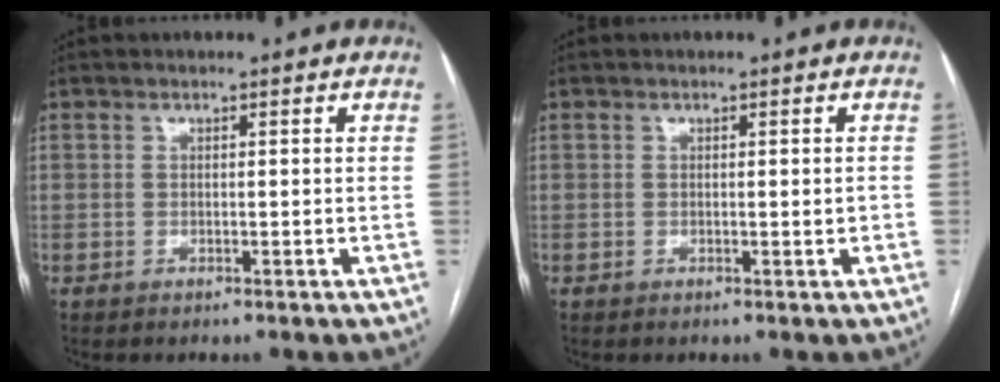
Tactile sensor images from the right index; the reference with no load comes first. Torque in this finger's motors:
{"motor_torque": [0.13, 0.41, 0.01, 0.00]}